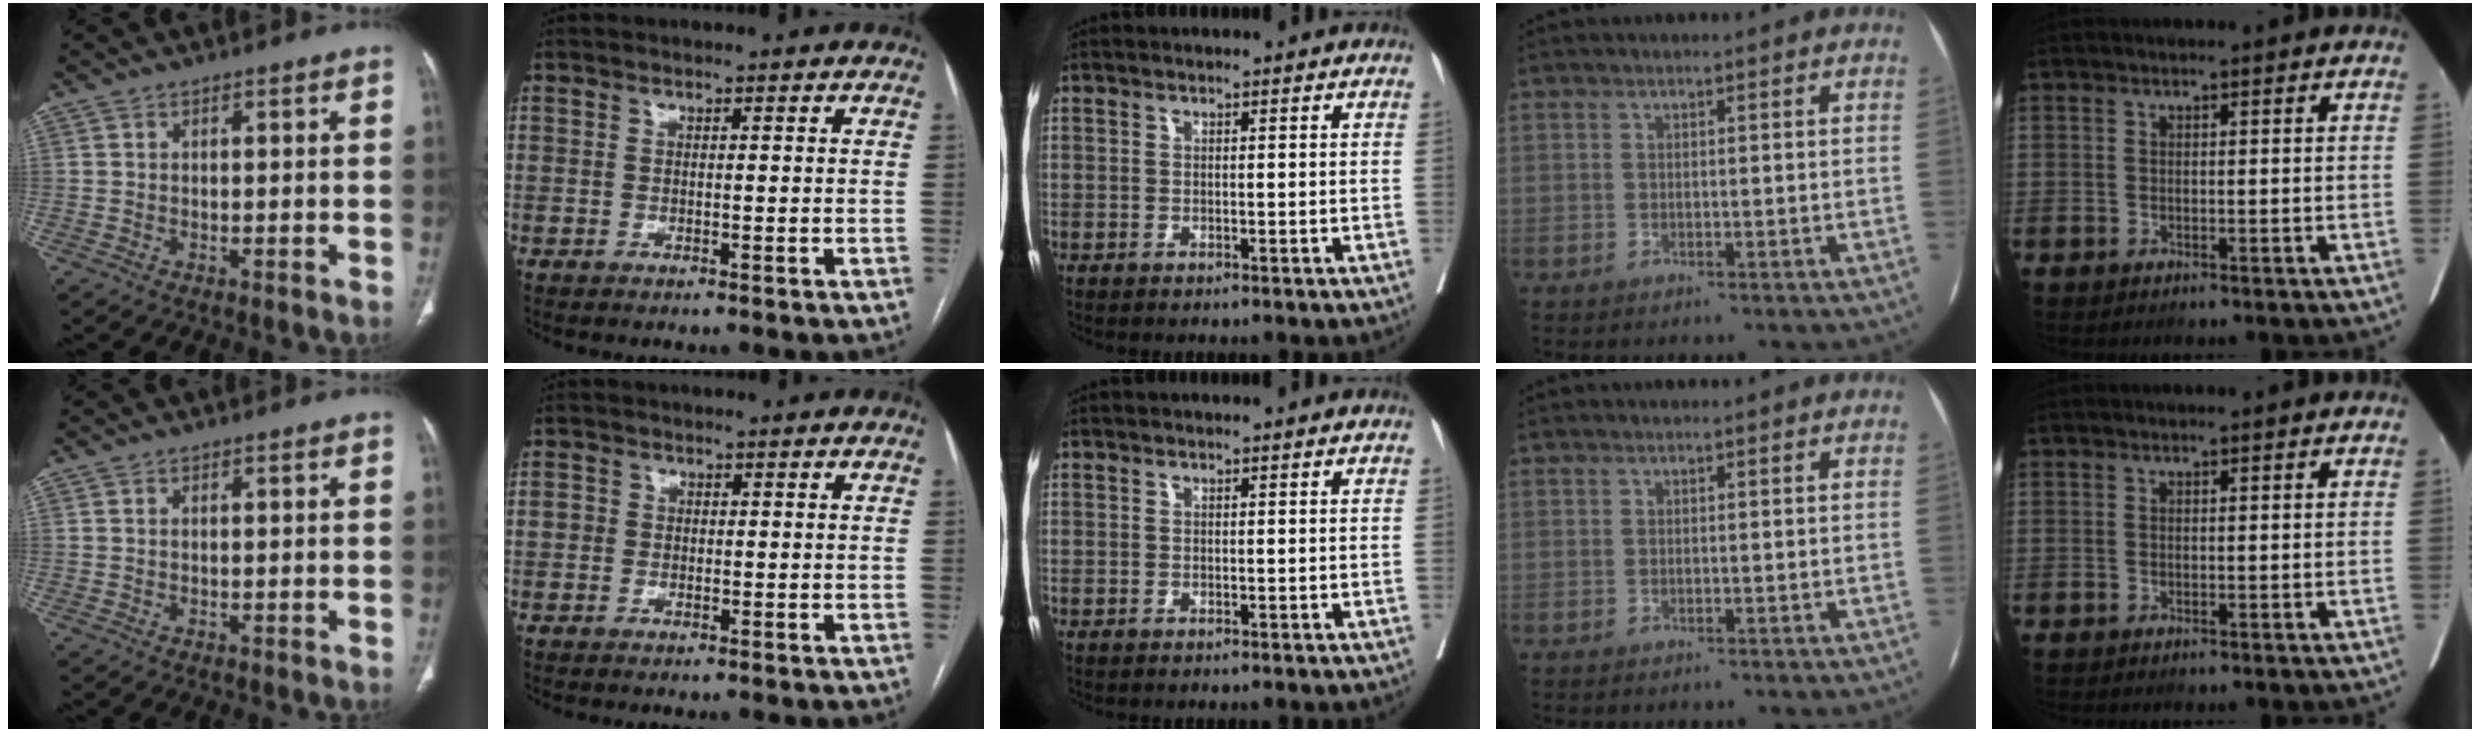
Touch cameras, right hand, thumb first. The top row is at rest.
{"index": {"total": 1.3, "force": [-0.2, 1.2, 0.5], "torque": [-0.006, 0.006, -0.004]}}